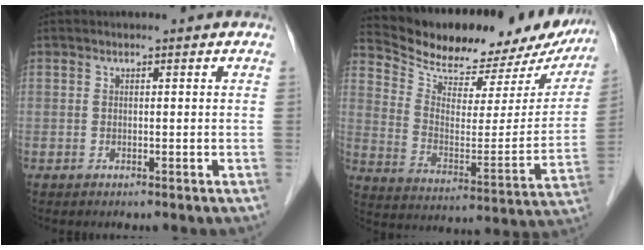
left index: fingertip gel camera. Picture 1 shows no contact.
{"total": 22.7, "force": [20.4, 6.6, 7.4], "torque": [-0.108, -0.028, 0.281]}